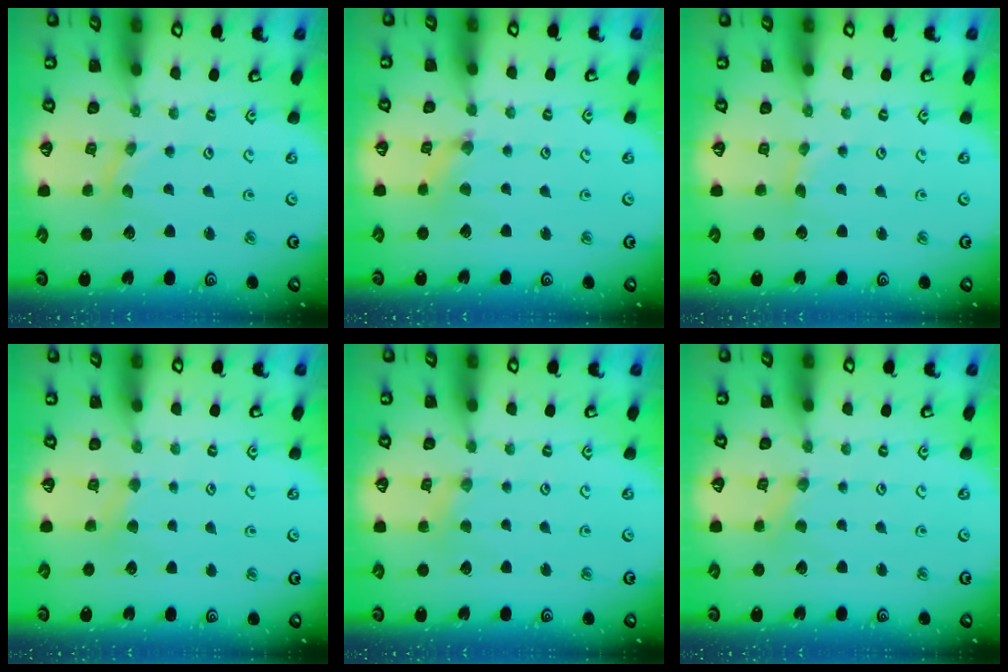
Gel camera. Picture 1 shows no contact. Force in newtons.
{"total": 0.8, "press": 0.7, "slide": 0.3}
{"total": 2.3, "press": 2.3, "slide": 0.3}
{"total": 2.5, "press": 2.5, "slide": 0.4}
{"total": 1.3, "press": 1.2, "slide": 0.2}
{"total": 0.0}